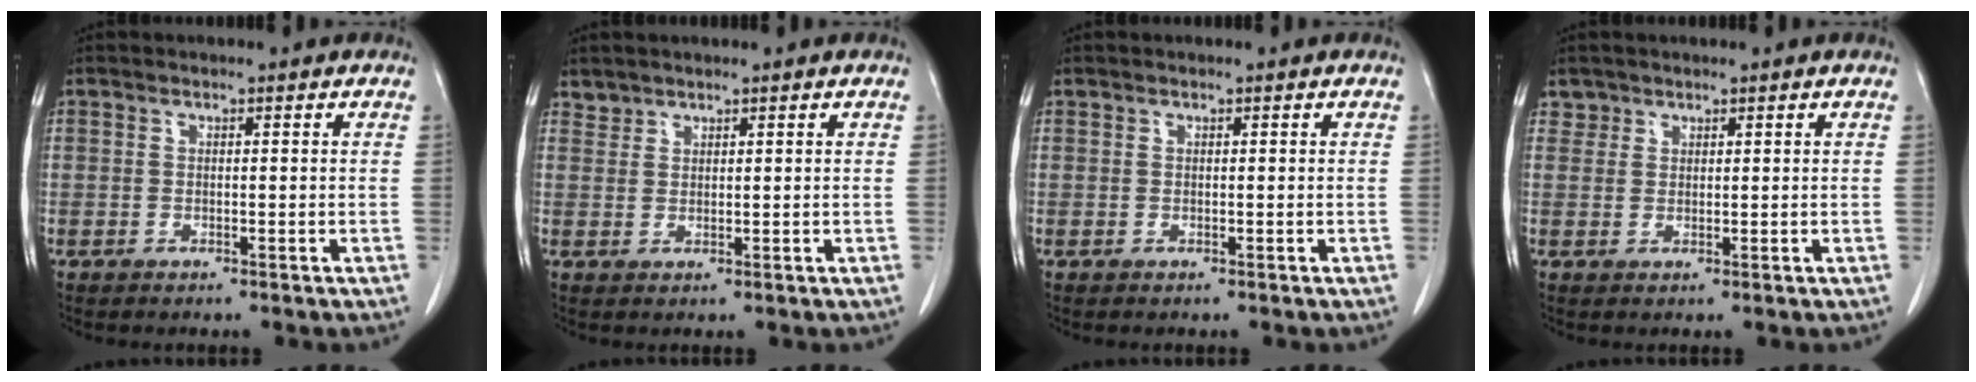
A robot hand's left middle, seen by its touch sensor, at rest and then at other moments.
{"total": 1.3, "force": [1.2, 0.4, -0.3], "torque": [0.008, 0.003, 0.023]}
{"total": 0.0}
{"total": 1.5, "force": [1.1, 1.0, -0.3], "torque": [0.015, 0.006, 0.015]}